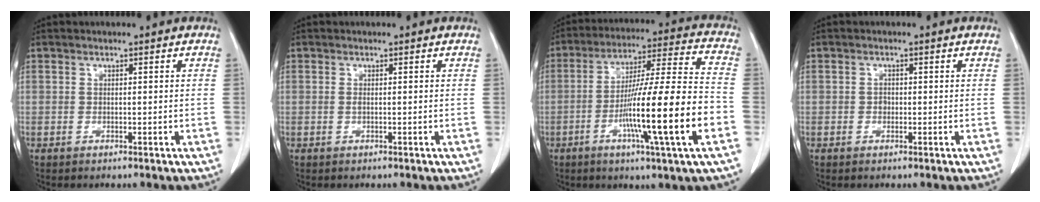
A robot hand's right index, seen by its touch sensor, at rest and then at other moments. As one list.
[{"total": 0.5, "force": [0.0, 0.1, 0.5], "torque": [-0.014, -0.001, 0.000]}, {"total": 18.6, "force": [-5.8, -0.4, 17.7], "torque": [-0.292, -0.005, -0.100]}, {"total": 1.0, "force": [-0.2, 0.8, 0.5], "torque": [-0.007, 0.003, -0.004]}]